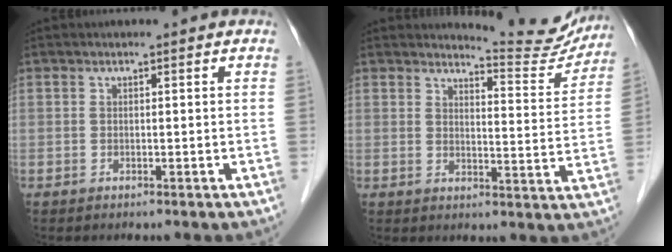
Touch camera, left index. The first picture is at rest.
{"total": 9.2, "force": [9.2, 0.7, 0.3], "torque": [0.001, -0.042, 0.104]}